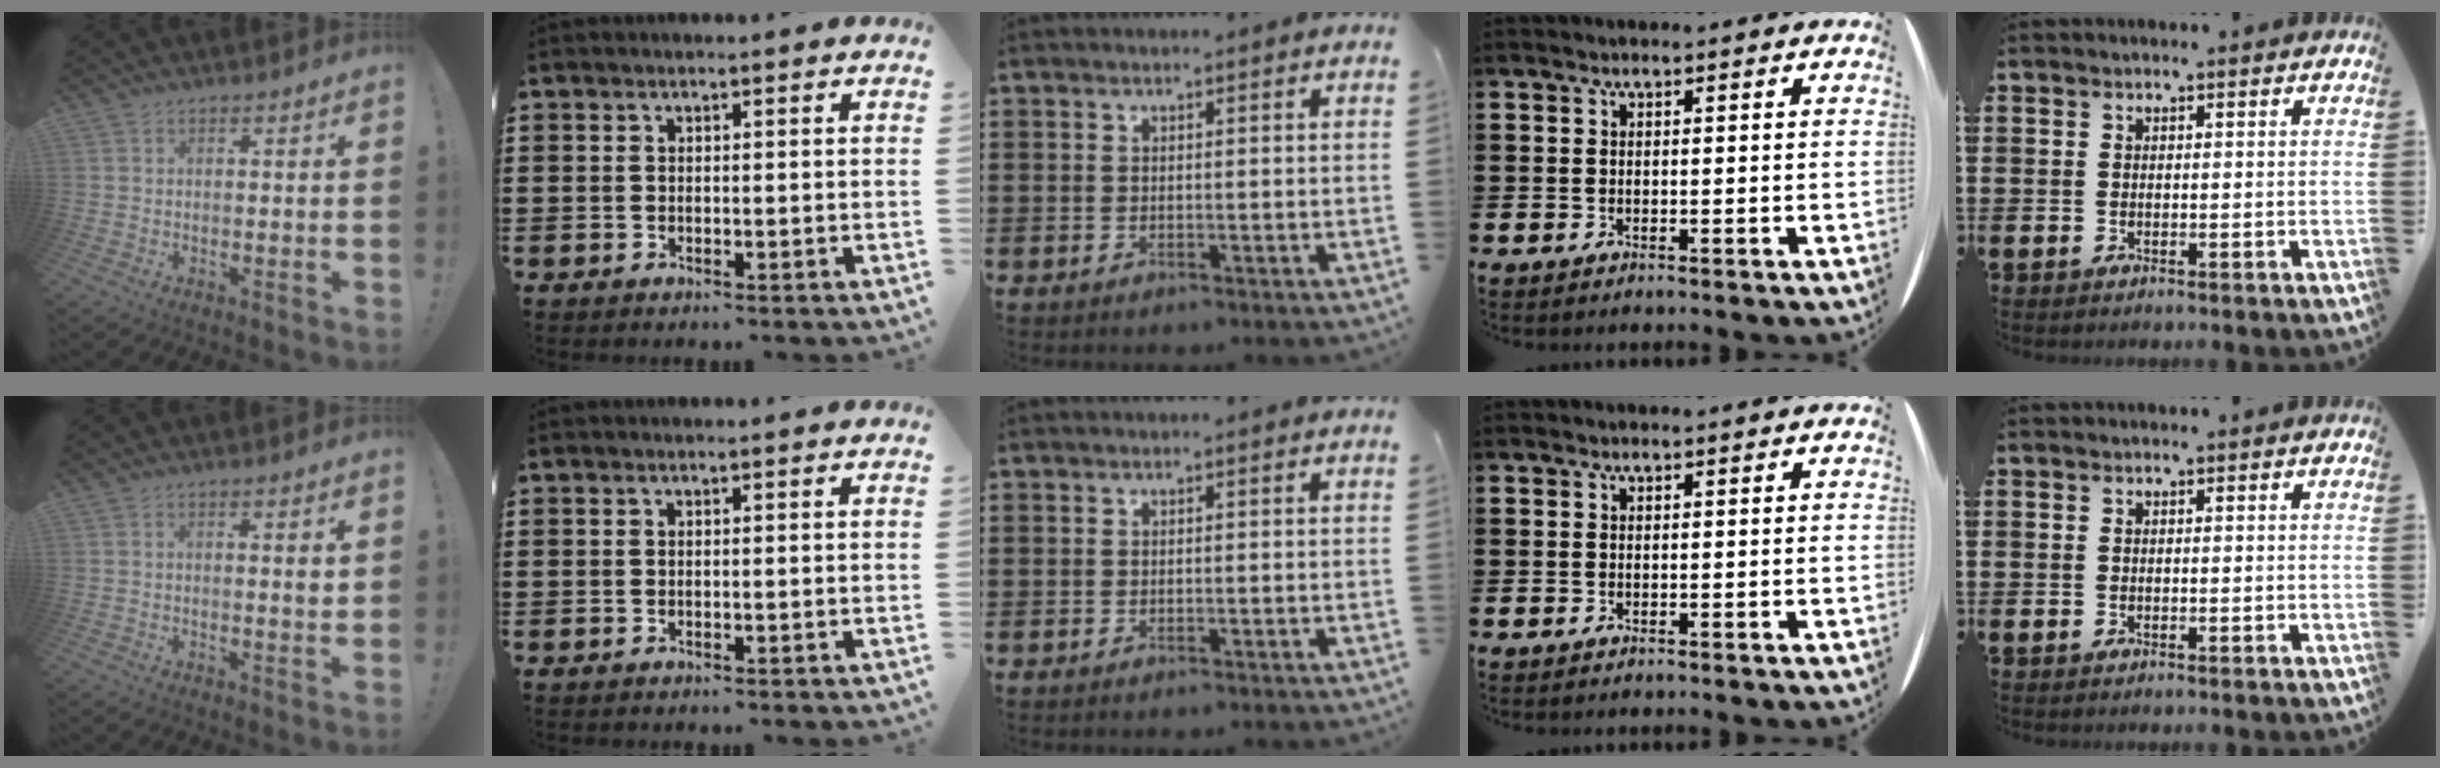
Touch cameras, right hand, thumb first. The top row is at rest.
{"thumb": {"total": 2.3, "force": [0.9, 0.0, 2.1], "torque": [-0.025, -0.007, 0.011]}}